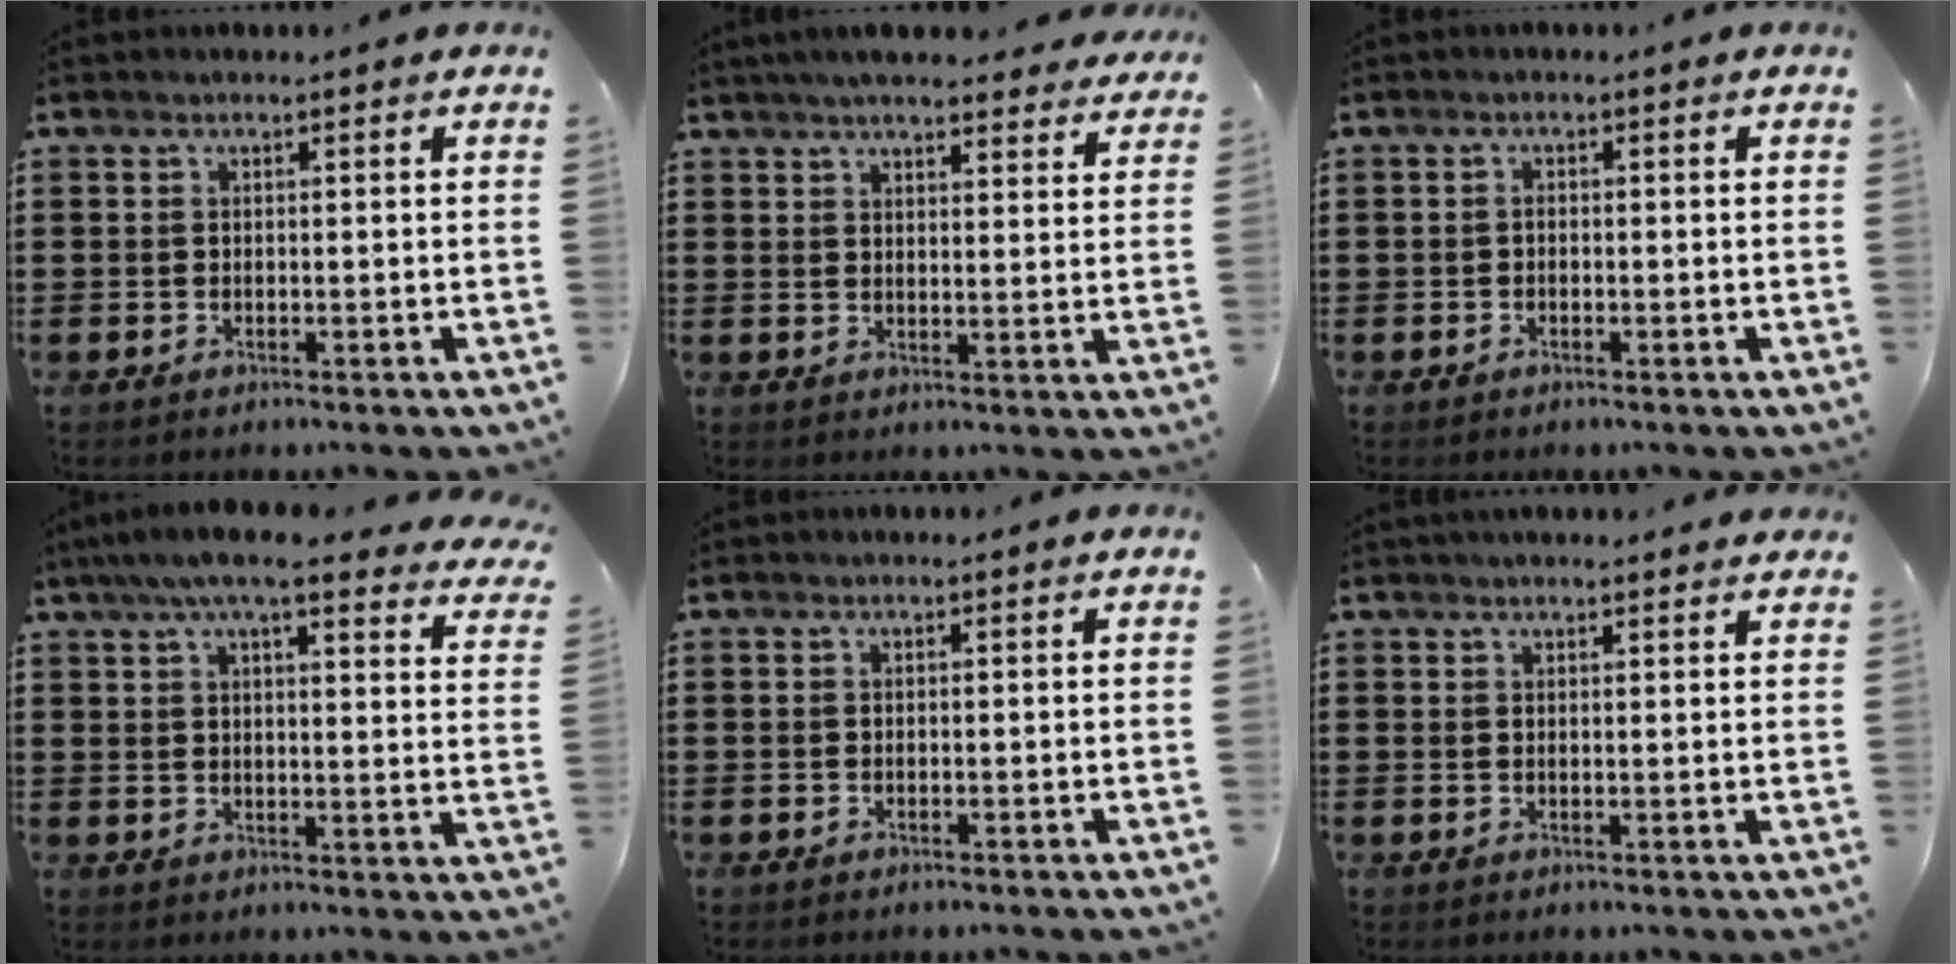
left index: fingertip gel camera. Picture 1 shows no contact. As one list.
[{"total": 5.0, "force": [4.7, 0.6, 1.6], "torque": [-0.045, -0.009, 0.085]}, {"total": 0.9, "force": [-0.6, 0.5, 0.4], "torque": [-0.010, 0.000, -0.012]}, {"total": 7.7, "force": [6.4, 0.6, 4.2], "torque": [-0.094, -0.021, 0.111]}, {"total": 0.0}, {"total": 1.5, "force": [1.4, 0.1, 0.3], "torque": [-0.009, 0.002, 0.027]}]